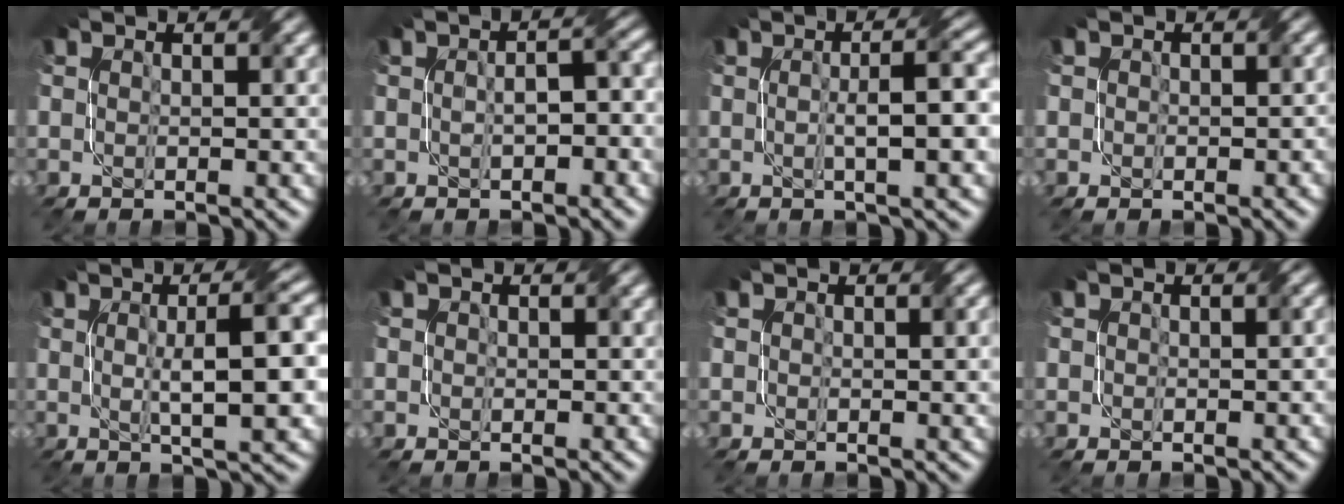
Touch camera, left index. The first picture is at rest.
{"total": 3.1, "force": [-0.6, 1.5, 2.7], "torque": [-0.042, 0.006, -0.005]}
{"total": 5.0, "force": [-0.2, 1.0, 4.9], "torque": [-0.076, 0.007, -0.001]}
{"total": 0.9, "force": [0.2, 0.9, 0.2], "torque": [0.000, -0.003, -0.002]}
{"total": 7.7, "force": [0.6, 1.8, 7.4], "torque": [-0.101, 0.010, 0.010]}
{"total": 0.9, "force": [0.5, 0.8, 0.1], "torque": [-0.001, -0.002, 0.004]}
{"total": 1.3, "force": [0.6, 0.7, 0.9], "torque": [-0.010, -0.001, 0.011]}
{"total": 0.5, "force": [0.2, 0.4, 0.2], "torque": [-0.004, -0.001, 0.002]}